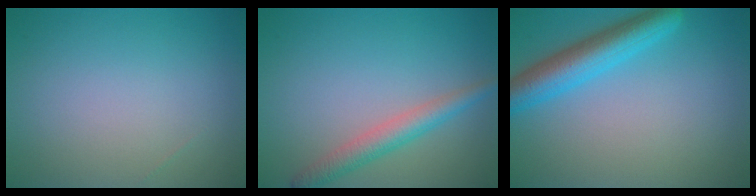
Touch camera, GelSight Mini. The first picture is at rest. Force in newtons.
{"total": 2.9, "press": 2.9, "slide": 0.1}
{"total": 5.3, "press": 5.2, "slide": 0.2}